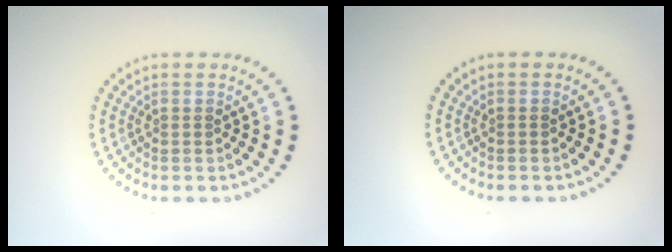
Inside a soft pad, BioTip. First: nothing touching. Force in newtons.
{"total": 0.0}